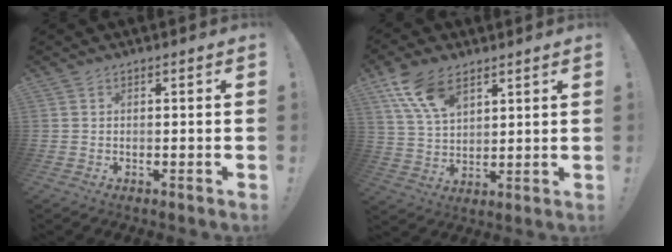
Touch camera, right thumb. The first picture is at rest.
{"total": 11.9, "force": [7.3, 6.3, 7.1], "torque": [-0.137, -0.020, 0.143]}